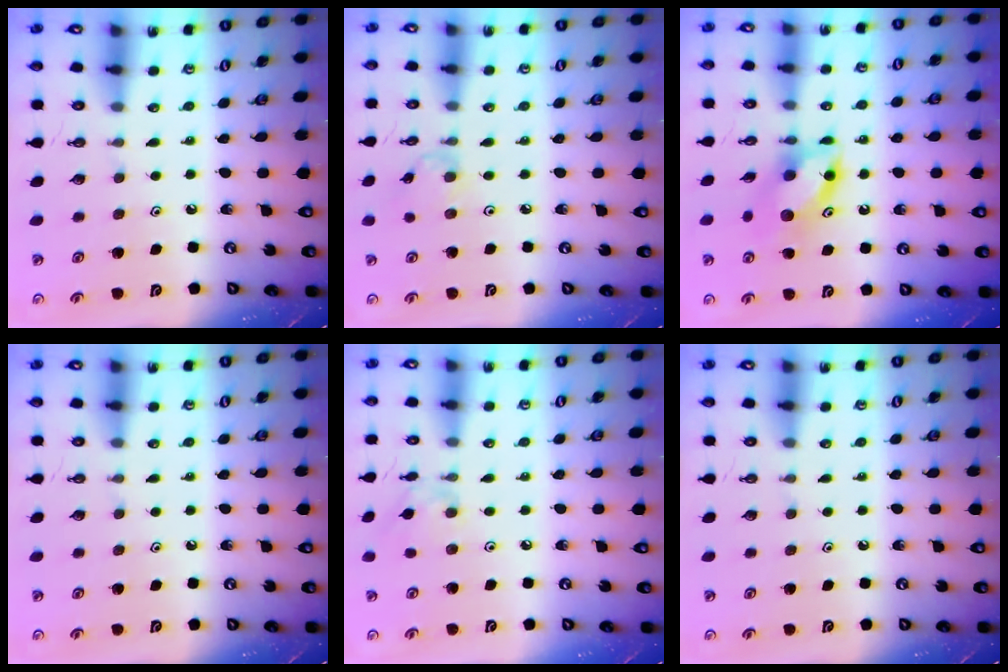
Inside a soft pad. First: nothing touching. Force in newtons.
{"total": 1.5, "press": 1.4, "slide": 0.4}
{"total": 11.2, "press": 11.1, "slide": 1.6}
{"total": 0.0}
{"total": 3.4, "press": 3.4, "slide": 0.4}
{"total": 0.0}